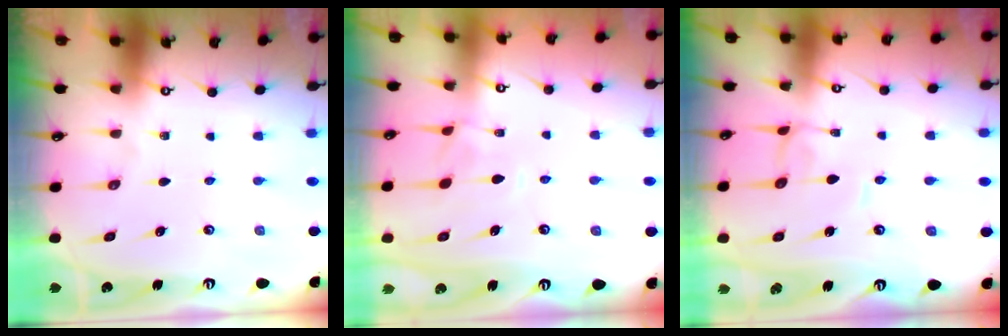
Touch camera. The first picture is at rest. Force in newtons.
{"total": 2.5, "press": 2.4, "slide": 0.6}
{"total": 1.9, "press": 1.9, "slide": 0.3}